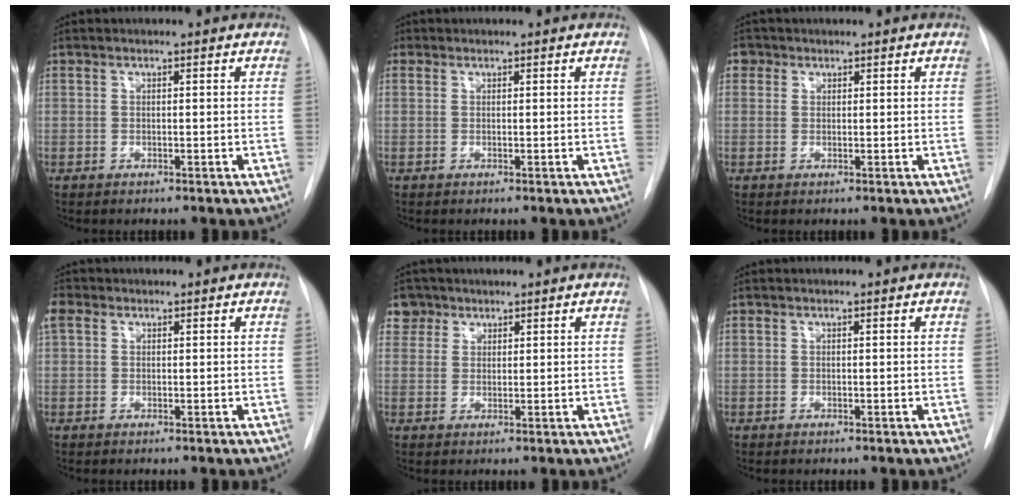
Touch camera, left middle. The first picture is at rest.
{"total": 0.8, "force": [0.4, 0.7, 0.1], "torque": [0.003, 0.005, 0.005]}
{"total": 1.8, "force": [0.8, 1.6, 0.2], "torque": [0.005, 0.005, 0.007]}
{"total": 2.3, "force": [1.0, 1.8, 1.1], "torque": [-0.034, 0.025, 0.022]}
{"total": 3.2, "force": [2.0, 2.6, -0.2], "torque": [0.008, 0.008, 0.032]}
{"total": 0.0}